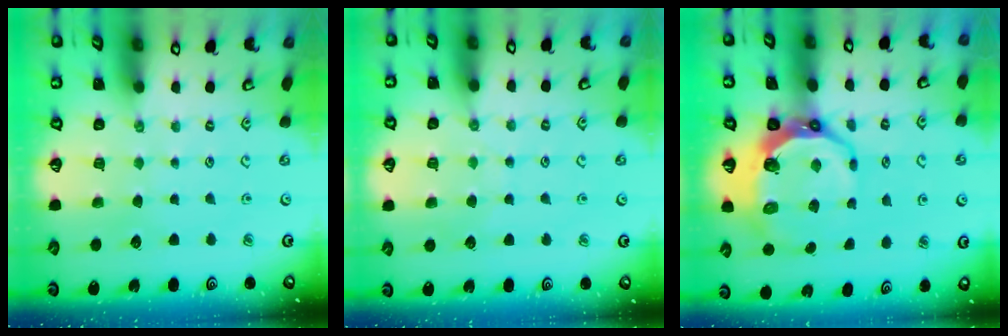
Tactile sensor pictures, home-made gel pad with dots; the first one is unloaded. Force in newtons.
{"total": 4.7, "press": 4.7, "slide": 0.6}
{"total": 11.5, "press": 10.6, "slide": 4.4}